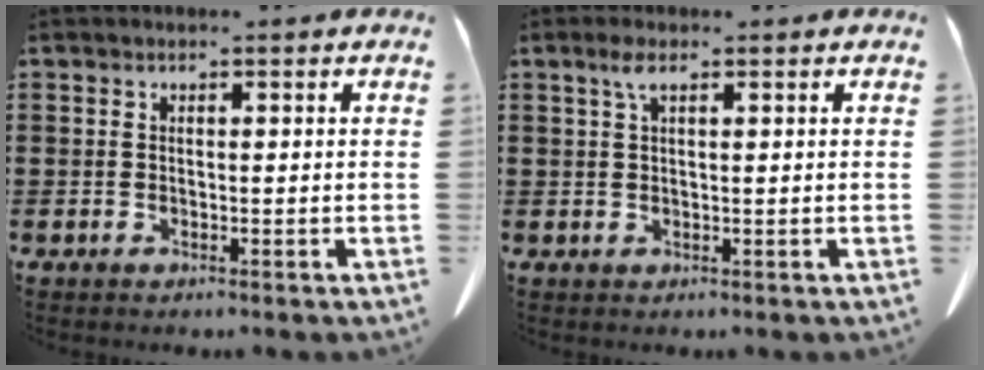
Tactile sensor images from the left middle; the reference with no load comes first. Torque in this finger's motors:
{"motor_torque": [0.41, -0.38, 0.08, 0.02]}